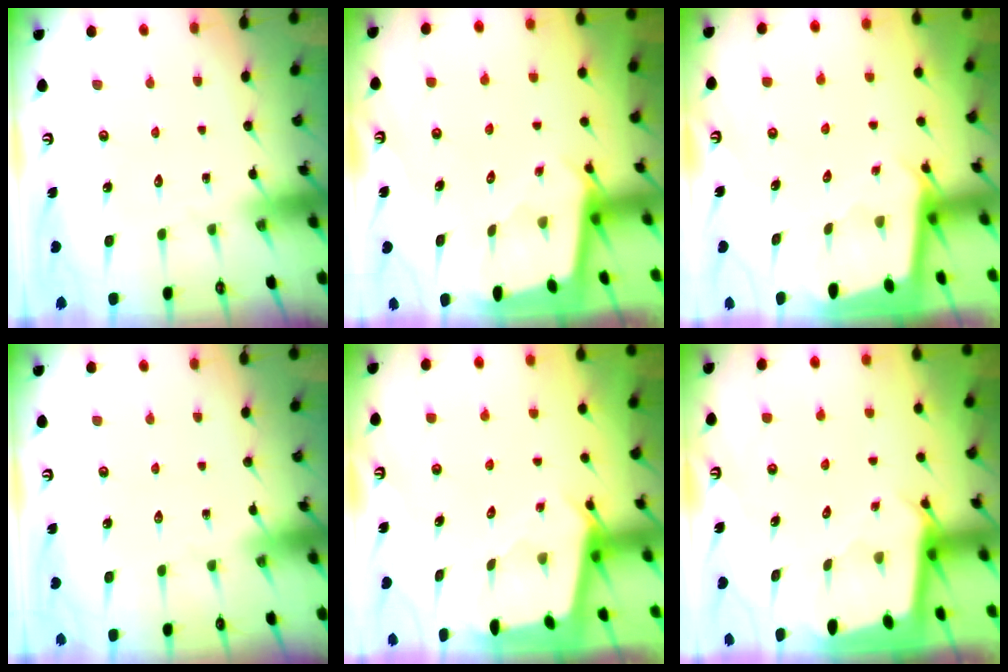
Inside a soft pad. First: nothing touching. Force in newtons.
{"total": 1.9, "press": 1.9, "slide": 0.2}
{"total": 1.9, "press": 1.9, "slide": 0.1}
{"total": 0.0}
{"total": 2.4, "press": 2.4, "slide": 0.3}
{"total": 2.4, "press": 2.4, "slide": 0.2}